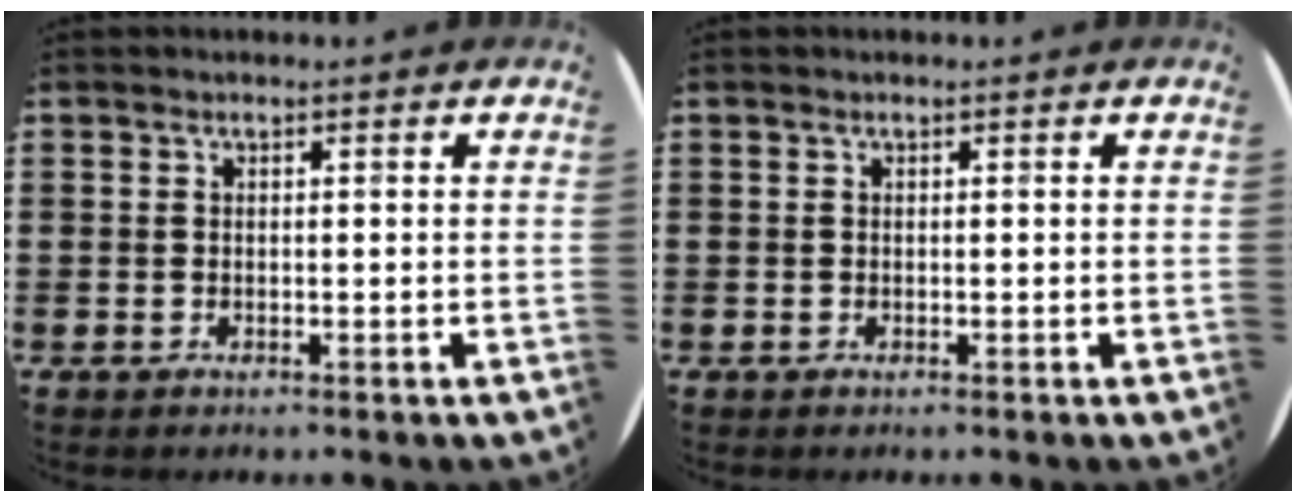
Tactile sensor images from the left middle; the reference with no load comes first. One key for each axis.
{"total": 0.0}